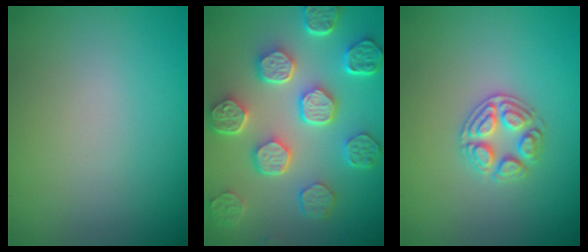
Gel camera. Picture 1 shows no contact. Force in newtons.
{"total": 7.9, "press": 6.0, "slide": 5.1}
{"total": 2.6, "press": 2.5, "slide": 0.5}